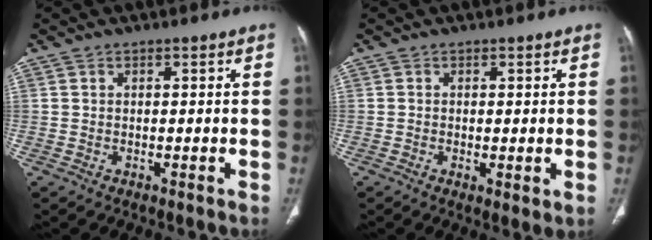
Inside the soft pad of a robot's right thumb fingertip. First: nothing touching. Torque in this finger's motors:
{"motor_torque": [-0.31, 0.12, -0.34, -0.25, 0.02]}